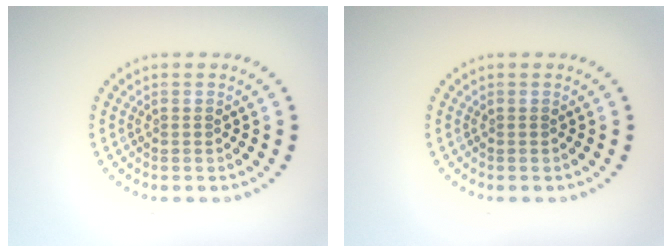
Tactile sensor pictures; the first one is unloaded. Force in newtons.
{"total": 0.0}